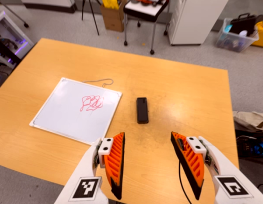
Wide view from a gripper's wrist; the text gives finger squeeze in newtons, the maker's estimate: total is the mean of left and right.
{"total": 0.0}